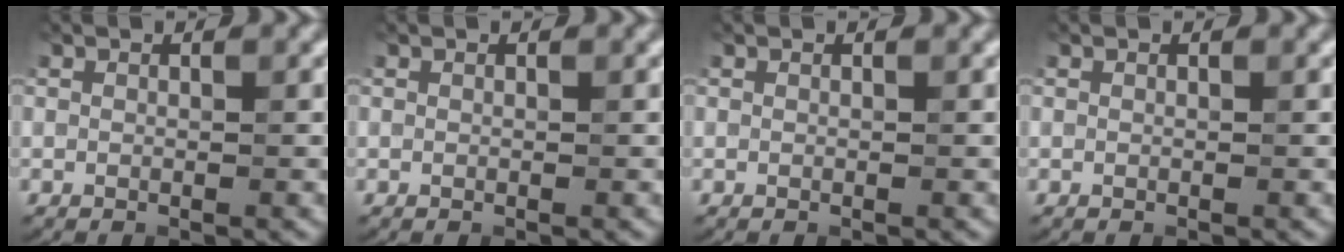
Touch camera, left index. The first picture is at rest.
{"total": 0.0}
{"total": 0.0}
{"total": 0.0}